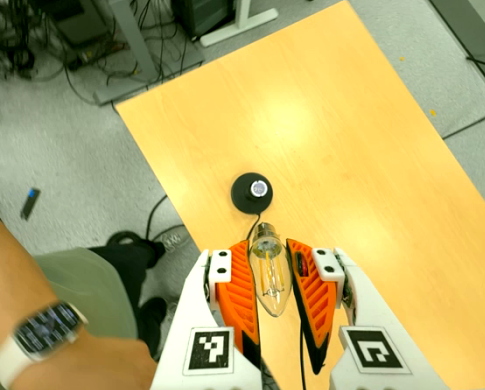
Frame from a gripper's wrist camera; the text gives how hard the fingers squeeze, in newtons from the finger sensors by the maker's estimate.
{"total": 19.1, "left": 21.1, "right": 17.1}